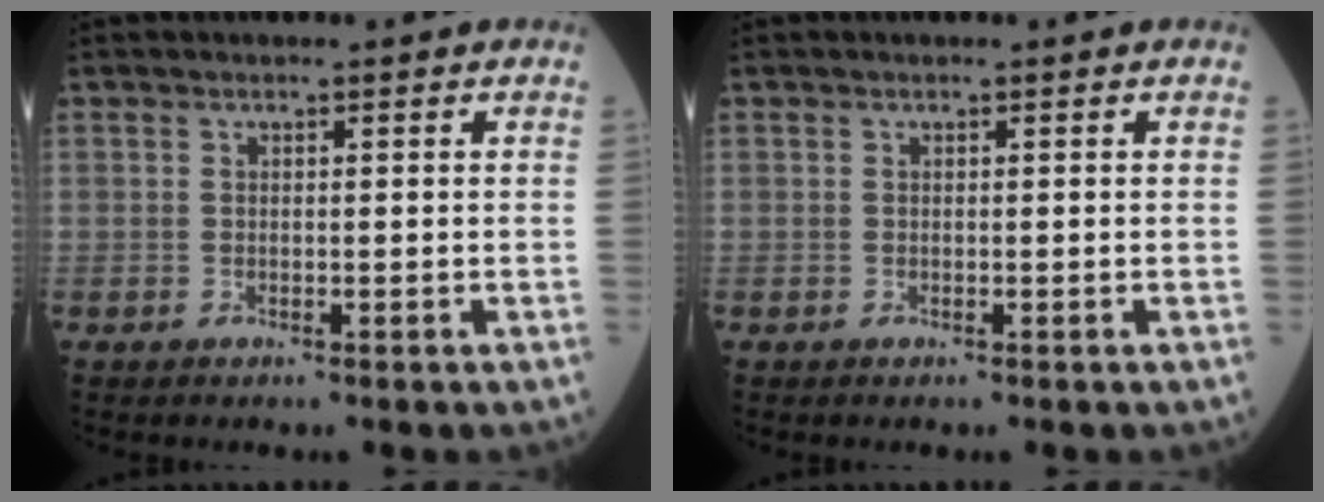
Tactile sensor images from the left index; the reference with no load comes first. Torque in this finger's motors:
{"motor_torque": [0.01, 0.01, 0.00, 0.00]}